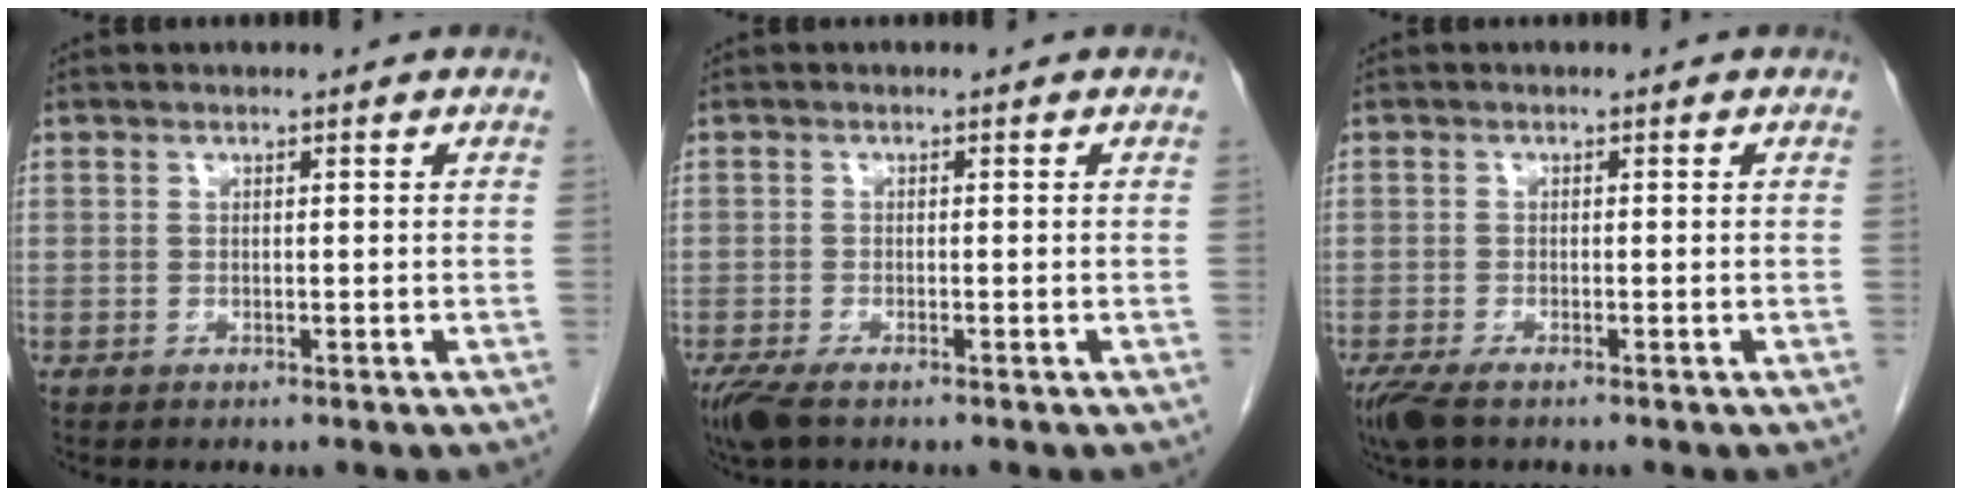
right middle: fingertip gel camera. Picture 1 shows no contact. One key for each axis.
{"total": 4.0, "fx": -2.8, "fy": 1.2, "fz": 2.6, "tx": -0.057, "ty": -0.012, "tz": -0.049}
{"total": 3.8, "fx": -2.7, "fy": 1.1, "fz": 2.5, "tx": -0.054, "ty": -0.012, "tz": -0.048}